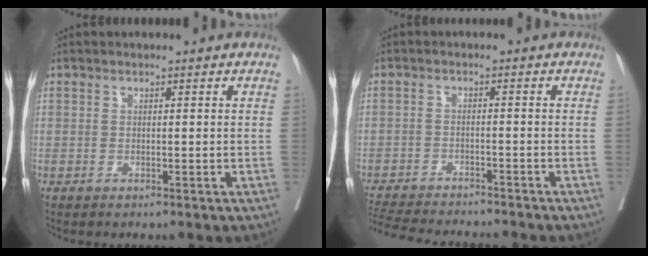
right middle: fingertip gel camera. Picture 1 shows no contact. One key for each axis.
{"total": 13.0, "fx": -12.1, "fy": 1.3, "fz": 4.6, "tx": -0.088, "ty": -0.017, "tz": -0.177}